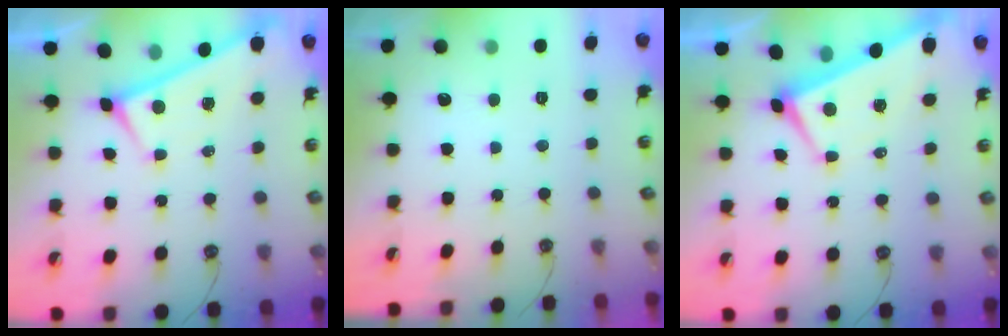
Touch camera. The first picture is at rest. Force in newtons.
{"total": 0.0}
{"total": 0.9, "press": 0.4, "slide": 0.9}